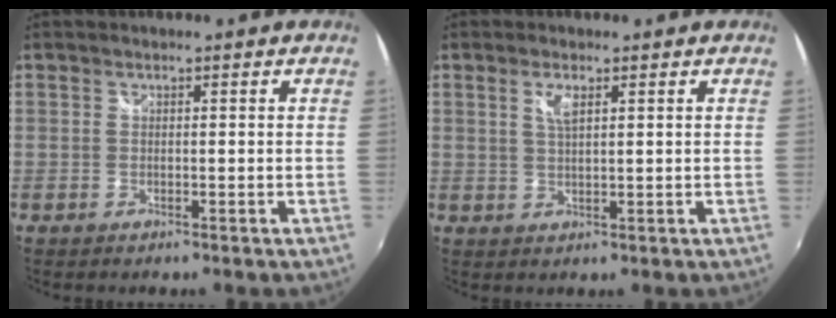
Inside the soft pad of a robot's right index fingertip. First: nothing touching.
{"total": 2.8, "force": [1.2, 0.9, 2.3], "torque": [-0.043, -0.001, 0.022]}